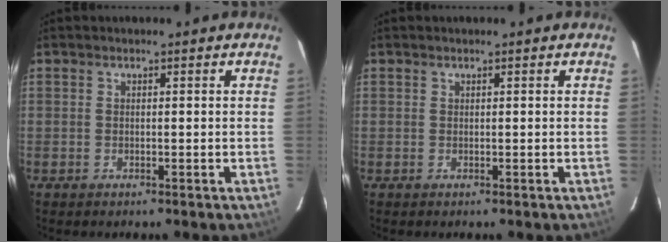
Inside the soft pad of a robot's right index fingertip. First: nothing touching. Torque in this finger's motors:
{"motor_torque": [-0.08, 0.20, -0.05, -0.01]}